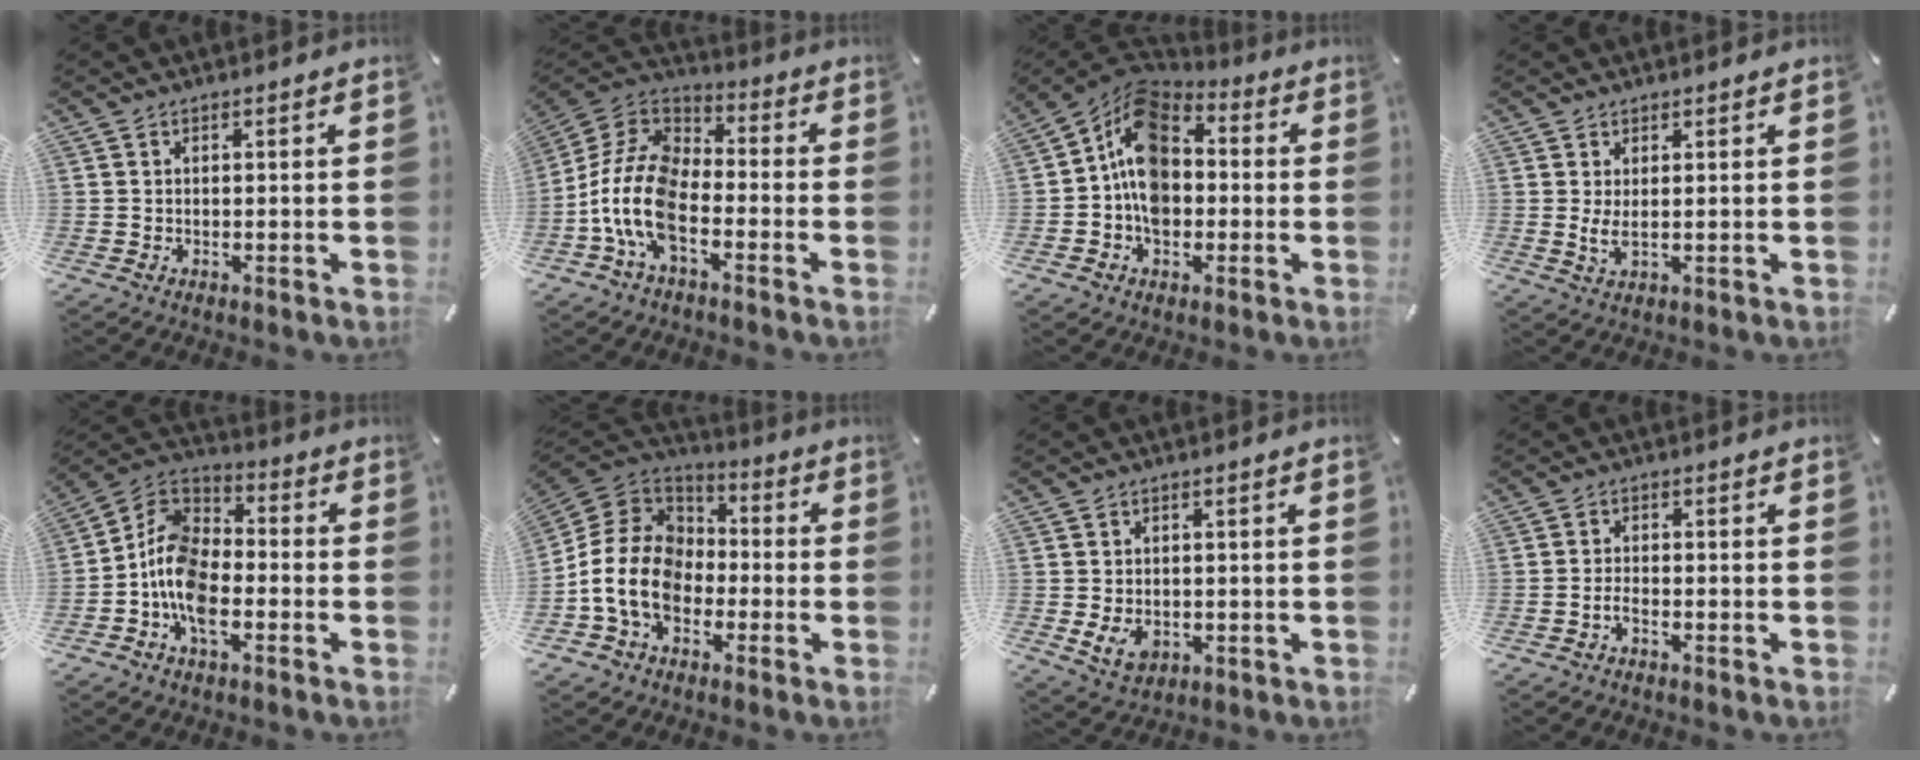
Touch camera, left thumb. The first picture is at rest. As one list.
[{"total": 14.3, "force": [-6.0, 8.2, 10.0], "torque": [-0.235, 0.011, -0.118]}, {"total": 12.9, "force": [-0.6, 10.1, 7.9], "torque": [-0.150, 0.009, -0.015]}, {"total": 3.4, "force": [0.7, 1.1, 3.2], "torque": [-0.074, -0.007, 0.010]}, {"total": 11.5, "force": [-5.9, 6.8, 7.2], "torque": [-0.165, 0.011, -0.119]}, {"total": 14.6, "force": [-4.3, 11.6, 7.7], "torque": [-0.185, 0.027, -0.078]}, {"total": 5.1, "force": [-0.7, 4.0, 3.1], "torque": [-0.057, -0.007, -0.015]}, {"total": 1.9, "force": [-1.2, 0.7, 1.3], "torque": [-0.024, 0.005, -0.023]}]